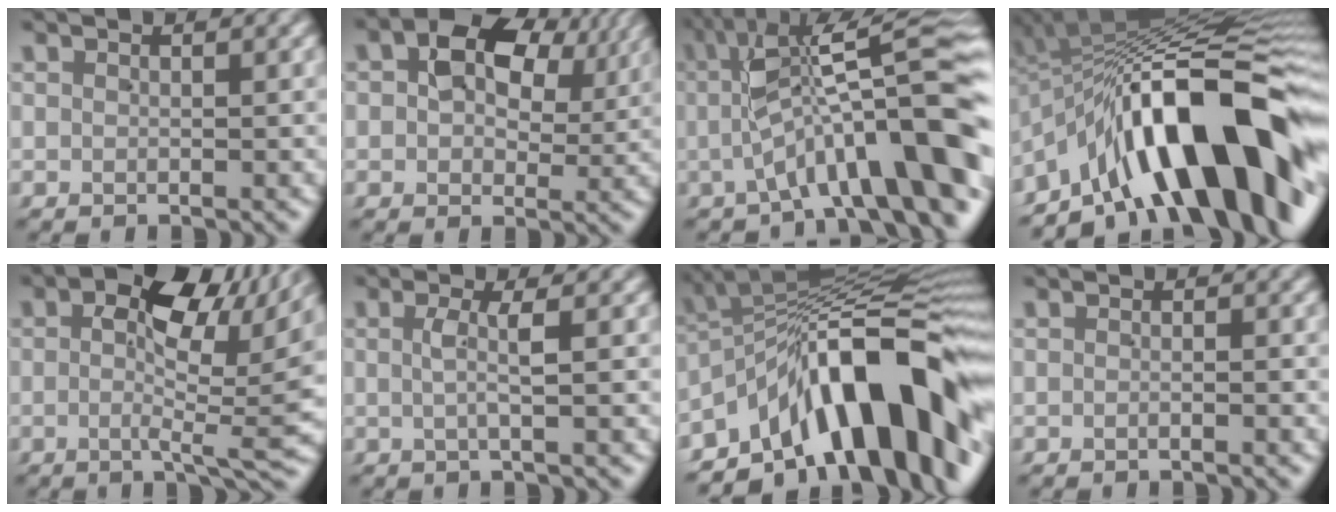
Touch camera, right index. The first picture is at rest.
{"total": 7.2, "force": [2.8, 4.7, 4.7], "torque": [-0.083, 0.000, 0.042]}
{"total": 13.0, "force": [-0.9, 5.0, 11.9], "torque": [-0.156, 0.015, -0.017]}
{"total": 21.0, "force": [-5.3, 10.9, 17.1], "torque": [-0.259, 0.000, -0.073]}
{"total": 8.9, "force": [1.8, 2.7, 8.3], "torque": [-0.108, 0.005, 0.013]}
{"total": 2.0, "force": [0.0, -0.2, 2.0], "torque": [-0.038, 0.001, 0.000]}
{"total": 18.9, "force": [-5.2, 10.4, 14.9], "torque": [-0.223, -0.001, -0.077]}
{"total": 0.6, "force": [-0.5, 0.1, 0.2], "torque": [0.001, 0.006, -0.015]}